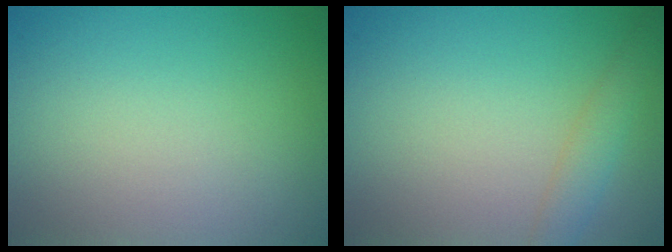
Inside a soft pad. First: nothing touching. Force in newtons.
{"total": 2.0, "press": 2.0, "slide": 0.0}